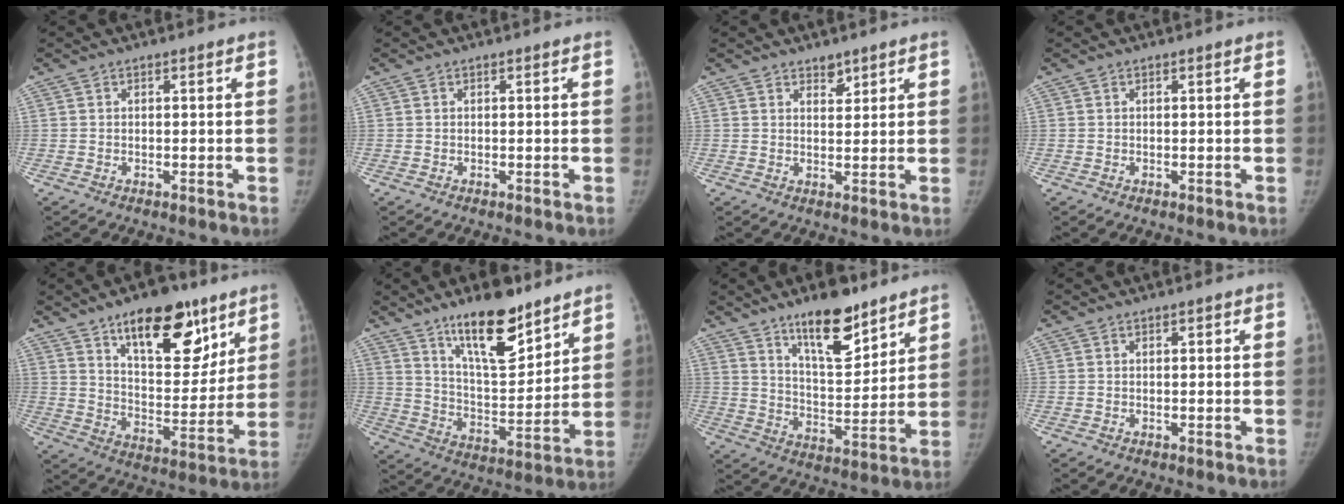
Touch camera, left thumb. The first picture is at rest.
{"total": 0.0}
{"total": 2.6, "force": [2.0, 1.4, 0.9], "torque": [0.000, -0.014, 0.032]}
{"total": 0.0}
{"total": 19.7, "force": [11.9, 9.0, 12.9], "torque": [-0.137, -0.065, 0.190]}
{"total": 16.7, "force": [11.6, 5.7, 10.6], "torque": [-0.137, -0.079, 0.201]}
{"total": 14.2, "force": [9.9, 5.0, 8.9], "torque": [-0.112, -0.070, 0.169]}
{"total": 0.7, "force": [0.3, 0.4, 0.5], "torque": [-0.006, 0.000, 0.004]}